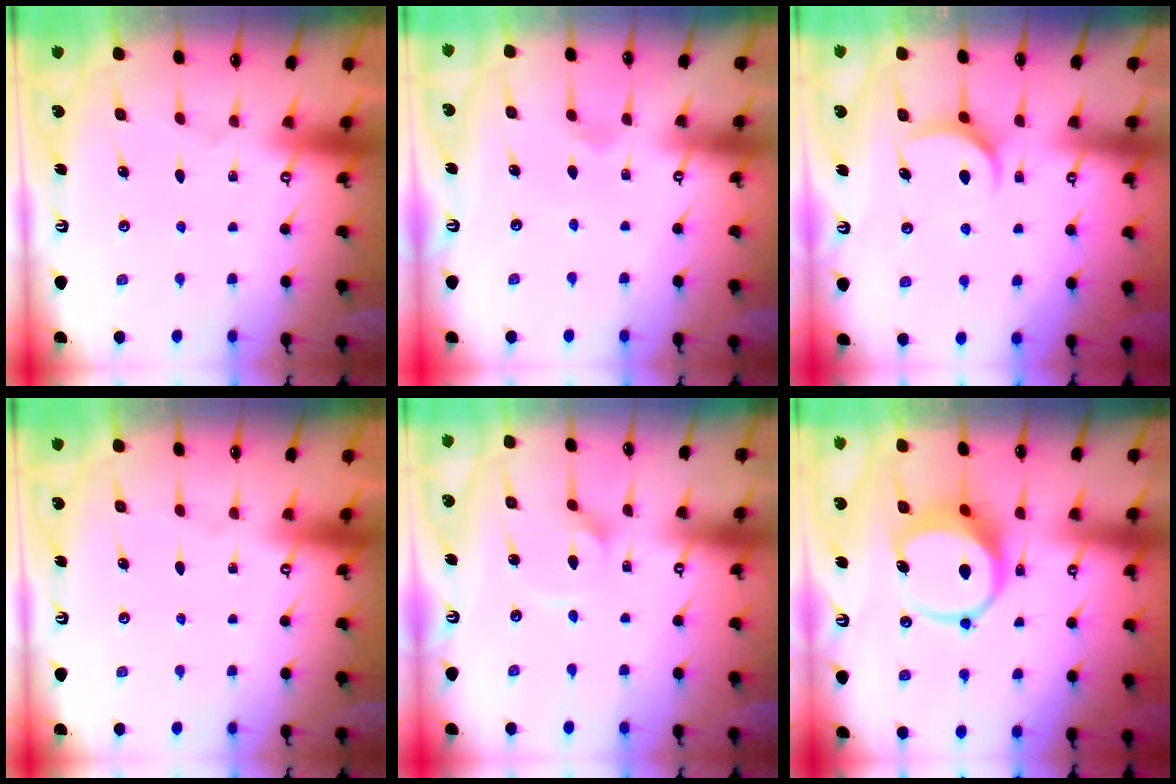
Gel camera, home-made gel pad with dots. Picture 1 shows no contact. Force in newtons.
{"total": 2.8, "press": 2.8, "slide": 0.6}
{"total": 7.0, "press": 6.9, "slide": 0.7}
{"total": 0.0}
{"total": 3.1, "press": 3.1, "slide": 0.2}
{"total": 8.8, "press": 8.7, "slide": 1.2}